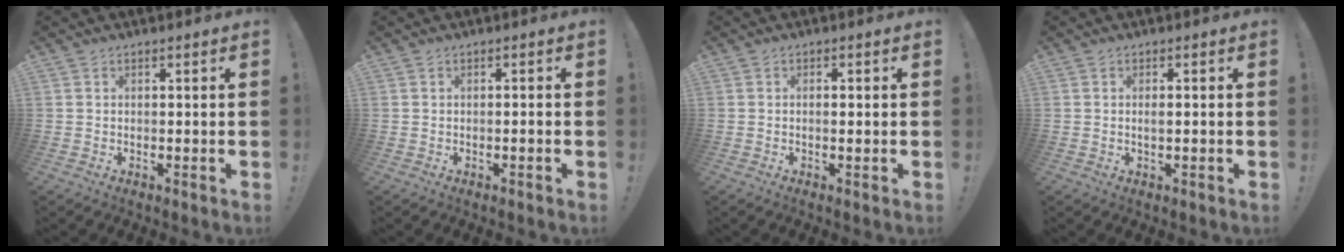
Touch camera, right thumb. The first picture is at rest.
{"total": 1.3, "force": [-0.9, -0.3, 0.8], "torque": [-0.018, 0.001, -0.015]}
{"total": 1.5, "force": [-0.3, 0.0, 1.5], "torque": [-0.021, -0.002, -0.008]}
{"total": 1.4, "force": [-0.3, -0.1, 1.4], "torque": [-0.023, -0.002, -0.008]}